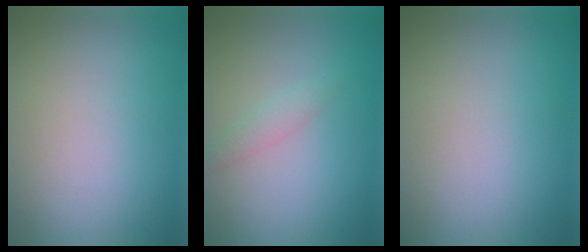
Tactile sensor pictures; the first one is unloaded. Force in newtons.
{"total": 1.3, "press": 1.3, "slide": 0.1}
{"total": 0.0}